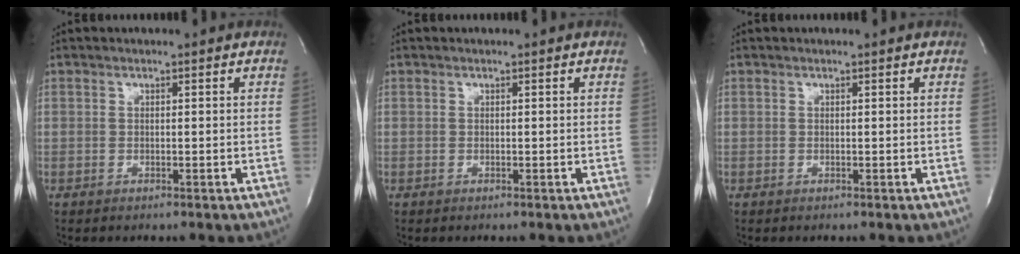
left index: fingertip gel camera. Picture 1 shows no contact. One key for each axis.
{"total": 0.0}
{"total": 0.0}